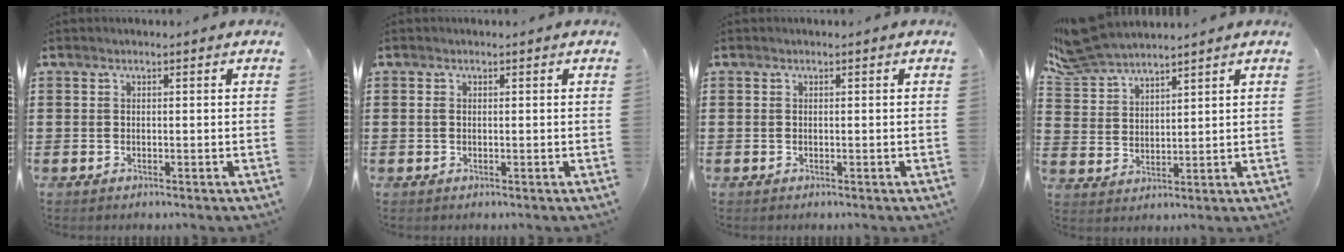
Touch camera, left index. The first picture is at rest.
{"total": 0.6, "force": [0.0, 0.4, 0.5], "torque": [-0.012, 0.001, -0.001]}
{"total": 0.0}
{"total": 6.6, "force": [6.2, 1.5, 1.8], "torque": [-0.062, -0.016, 0.117]}